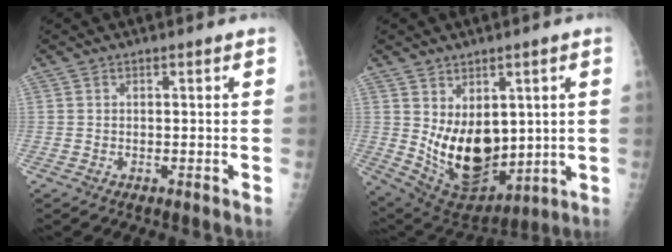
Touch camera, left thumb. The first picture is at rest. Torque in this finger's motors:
{"motor_torque": [1.82, 1.89, 0.85, -0.90, 0.16]}